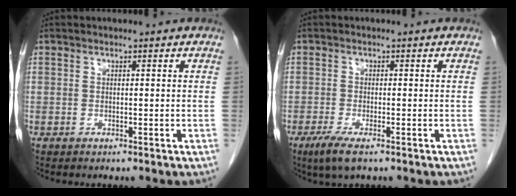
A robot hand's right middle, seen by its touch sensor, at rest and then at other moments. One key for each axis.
{"total": 3.8, "fx": -2.4, "fy": 0.7, "fz": 2.9, "tx": -0.063, "ty": -0.011, "tz": -0.043}